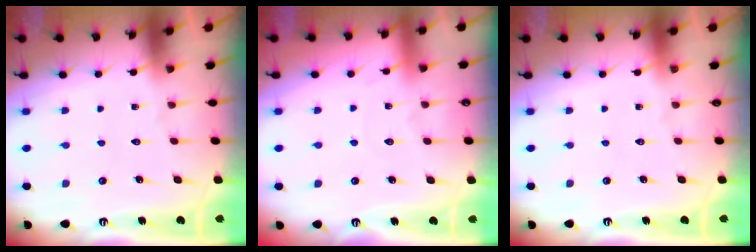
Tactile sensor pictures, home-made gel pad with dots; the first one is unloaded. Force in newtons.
{"total": 2.7, "press": 2.7, "slide": 0.3}
{"total": 0.0}